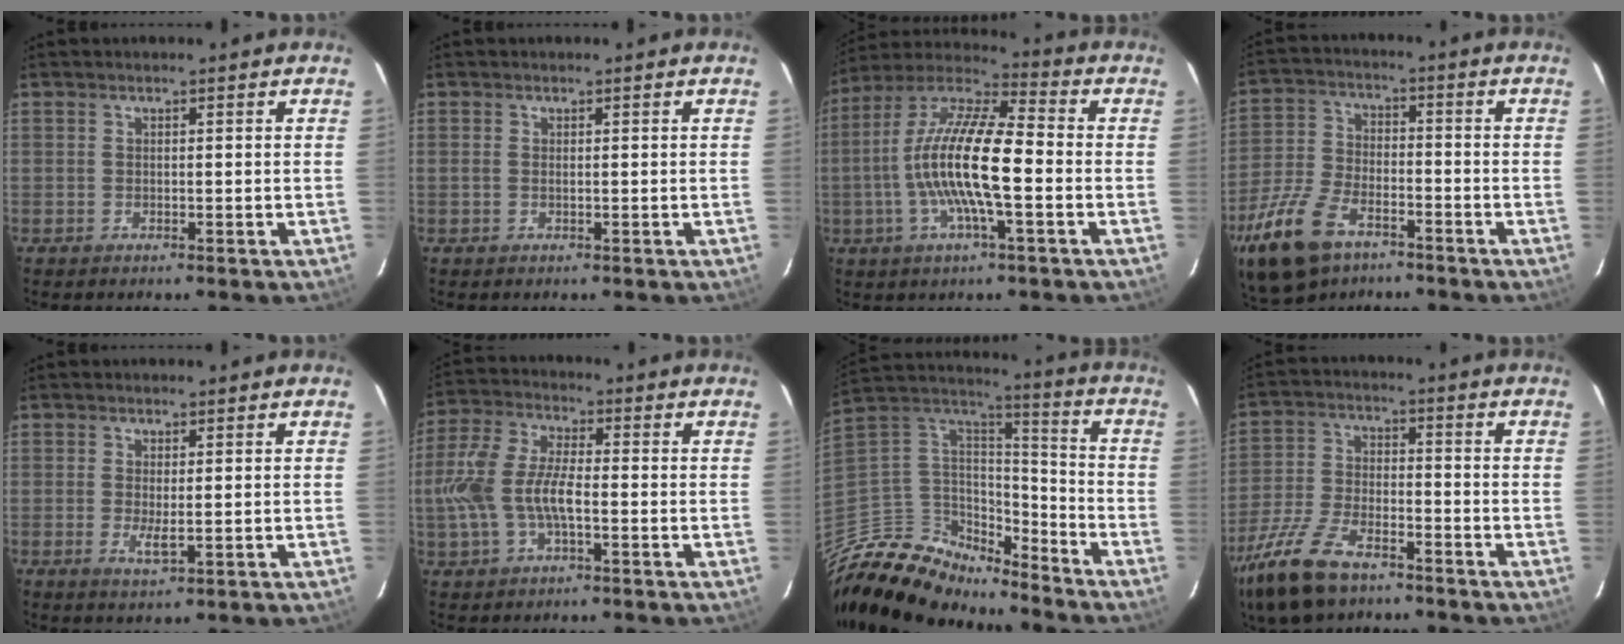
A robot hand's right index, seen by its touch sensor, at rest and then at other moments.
{"total": 0.6, "force": [0.2, 0.2, 0.5], "torque": [-0.012, 0.001, 0.001]}
{"total": 16.5, "force": [-2.6, 3.6, 15.9], "torque": [-0.302, 0.003, -0.058]}
{"total": 15.9, "force": [-9.8, 8.4, 9.2], "torque": [-0.226, -0.019, -0.184]}
{"total": 3.0, "force": [-0.2, 0.9, 2.9], "torque": [-0.055, -0.009, -0.002]}
{"total": 11.4, "force": [-2.0, 5.0, 10.1], "torque": [-0.222, 0.008, -0.039]}
{"total": 18.5, "force": [-14.9, 8.1, 7.5], "torque": [-0.181, 0.026, -0.267]}
{"total": 15.4, "force": [-10.6, 6.7, 9.0], "torque": [-0.214, -0.025, -0.204]}